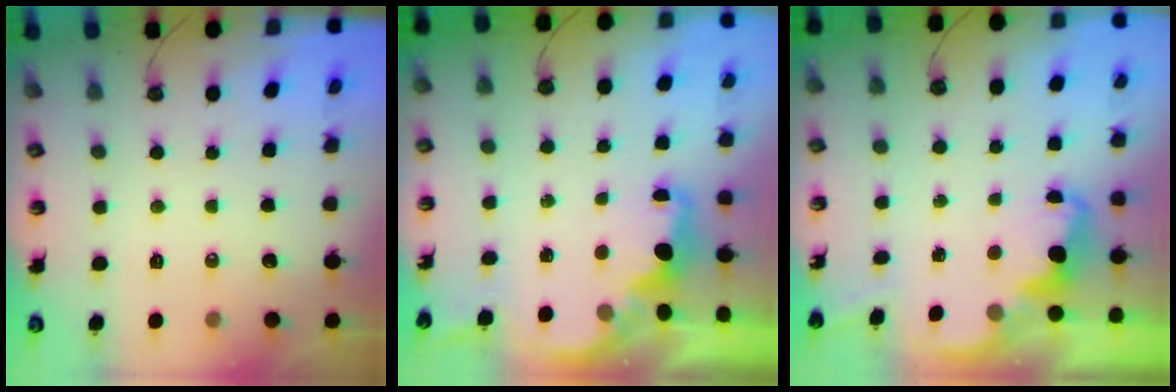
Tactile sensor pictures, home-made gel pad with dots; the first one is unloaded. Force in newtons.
{"total": 2.0, "press": 1.8, "slide": 0.8}
{"total": 2.5, "press": 2.4, "slide": 0.5}